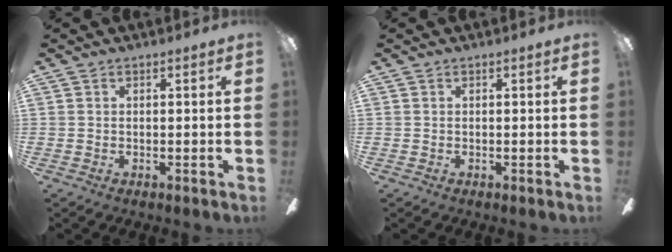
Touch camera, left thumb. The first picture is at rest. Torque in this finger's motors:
{"motor_torque": [0.06, -0.03, 0.16, 0.00, 0.00]}